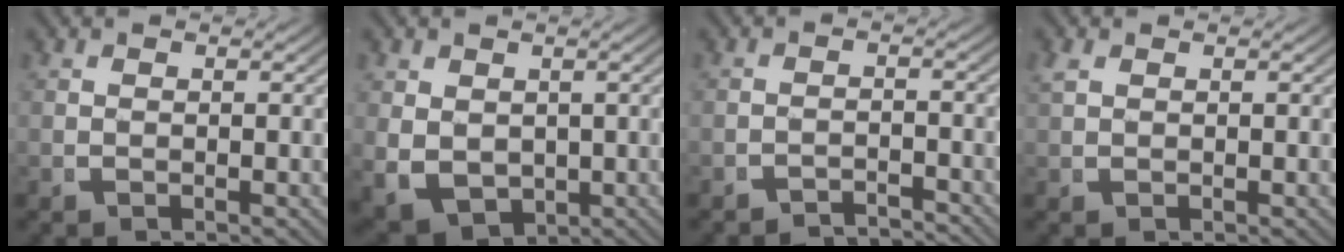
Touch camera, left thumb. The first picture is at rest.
{"total": 6.3, "force": [-1.7, 5.1, 3.3], "torque": [-0.085, -0.044, 0.000]}
{"total": 3.0, "force": [-2.9, 0.2, 0.3], "torque": [0.005, -0.008, -0.049]}
{"total": 0.9, "force": [0.7, 0.4, 0.4], "torque": [-0.012, 0.001, 0.020]}